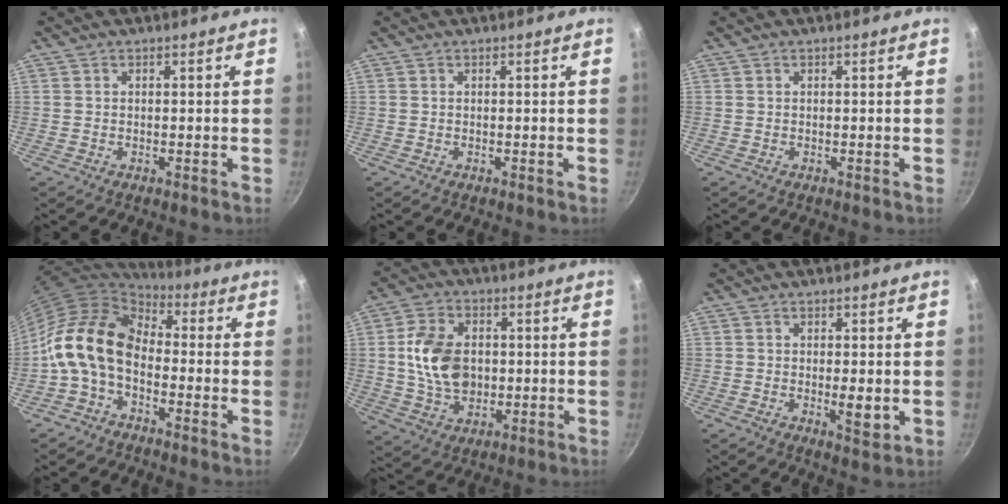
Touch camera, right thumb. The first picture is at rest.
{"total": 0.0}
{"total": 0.0}
{"total": 13.9, "force": [-2.2, 9.3, 10.1], "torque": [-0.166, 0.037, -0.064]}
{"total": 12.5, "force": [0.6, 8.8, 8.8], "torque": [-0.142, 0.006, 0.011]}
{"total": 3.6, "force": [-0.3, 1.3, 3.3], "torque": [-0.056, -0.011, -0.003]}